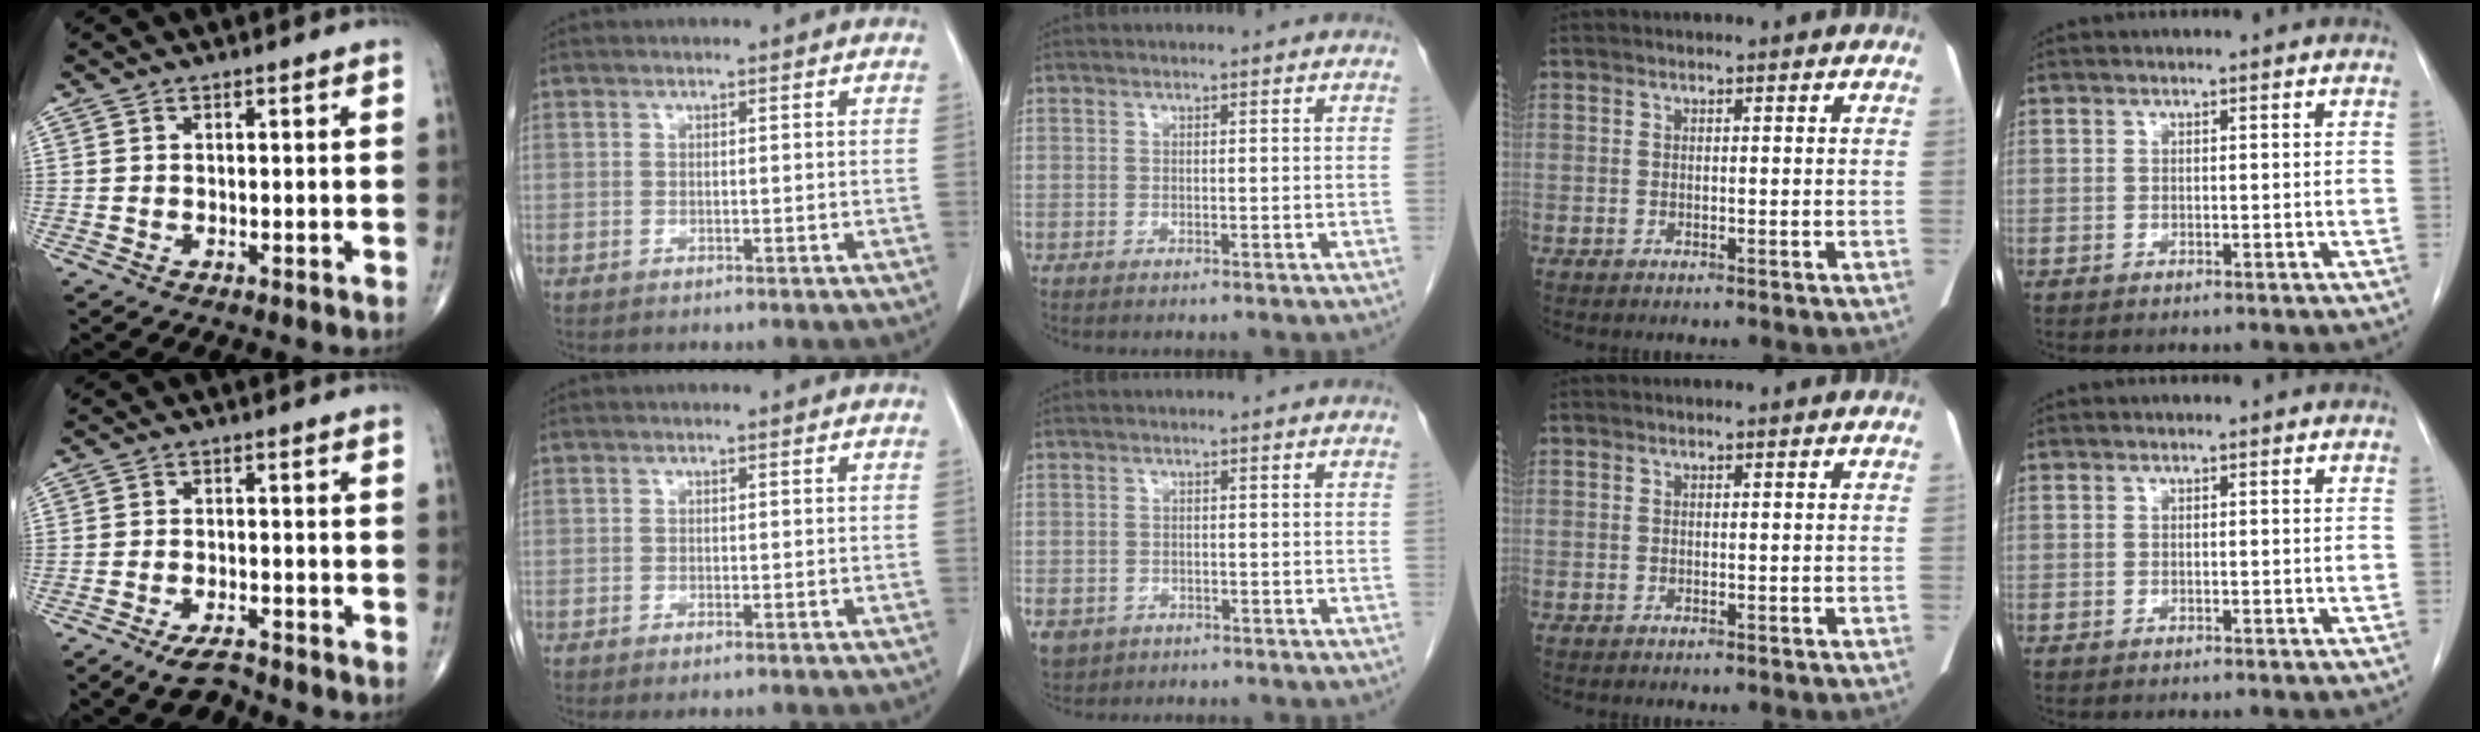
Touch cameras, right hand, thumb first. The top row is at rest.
{"thumb": {"total": 4.3, "force": [-3.6, 1.2, 2.0], "torque": [-0.040, 0.010, -0.065]}, "index": {"total": 0.9, "force": [-0.6, 0.1, 0.6], "torque": [-0.013, -0.003, -0.007]}, "middle": {"total": 6.6, "force": [-3.0, 5.3, 2.3], "torque": [-0.067, -0.006, -0.042]}}